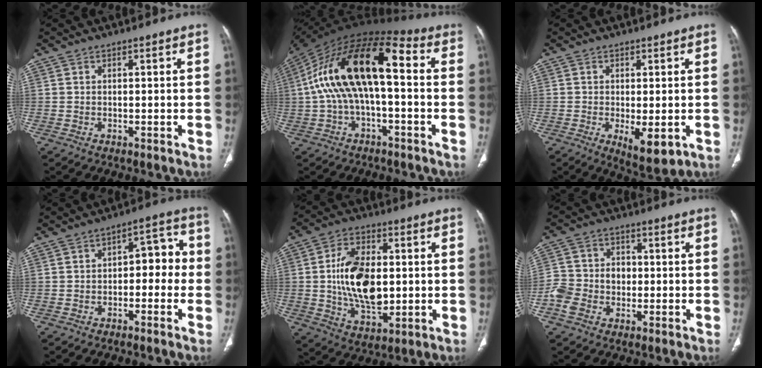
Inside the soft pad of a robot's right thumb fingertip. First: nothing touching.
{"total": 19.5, "force": [0.7, 8.7, 17.4], "torque": [-0.318, 0.056, 0.001]}
{"total": 7.0, "force": [-1.9, 2.7, 6.1], "torque": [-0.092, -0.018, -0.020]}
{"total": 7.3, "force": [-1.0, 4.3, 5.8], "torque": [-0.042, 0.038, -0.024]}
{"total": 15.4, "force": [0.4, 9.0, 12.5], "torque": [-0.204, -0.002, 0.013]}
{"total": 7.8, "force": [-1.6, 6.2, 4.3], "torque": [-0.073, 0.025, -0.036]}